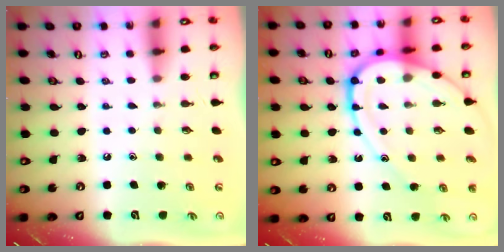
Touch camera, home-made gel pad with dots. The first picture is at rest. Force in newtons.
{"total": 15.4, "press": 15.4, "slide": 1.5}